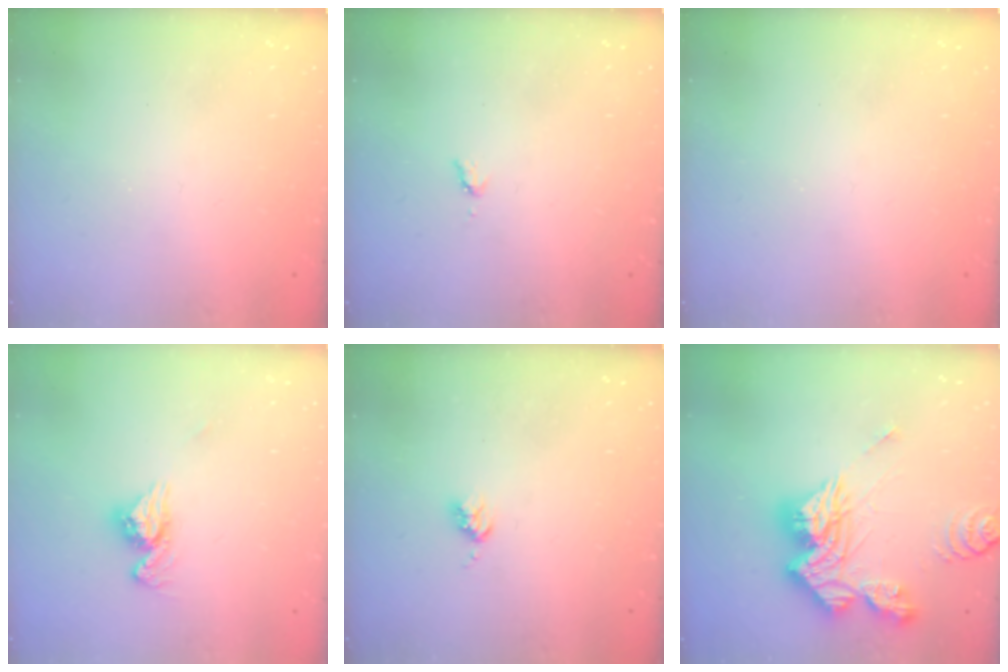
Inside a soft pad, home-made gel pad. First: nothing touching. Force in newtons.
{"total": 3.4, "press": 3.4, "slide": 0.4}
{"total": 0.0}
{"total": 9.7, "press": 9.7, "slide": 0.8}
{"total": 3.6, "press": 3.6, "slide": 0.5}
{"total": 19.8, "press": 19.6, "slide": 2.4}